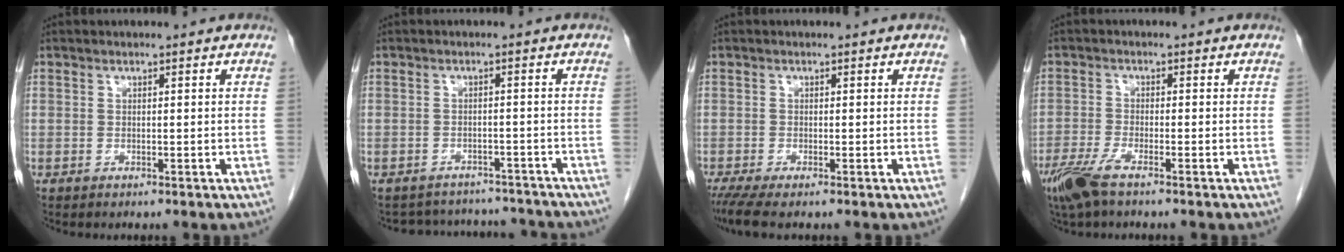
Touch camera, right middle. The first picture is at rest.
{"total": 10.1, "force": [-9.6, 3.1, 1.2], "torque": [-0.017, 0.021, -0.111]}
{"total": 3.4, "force": [-2.4, 0.3, 2.3], "torque": [-0.047, -0.010, -0.047]}
{"total": 5.2, "force": [-3.6, 0.8, 3.7], "torque": [-0.082, -0.014, -0.071]}